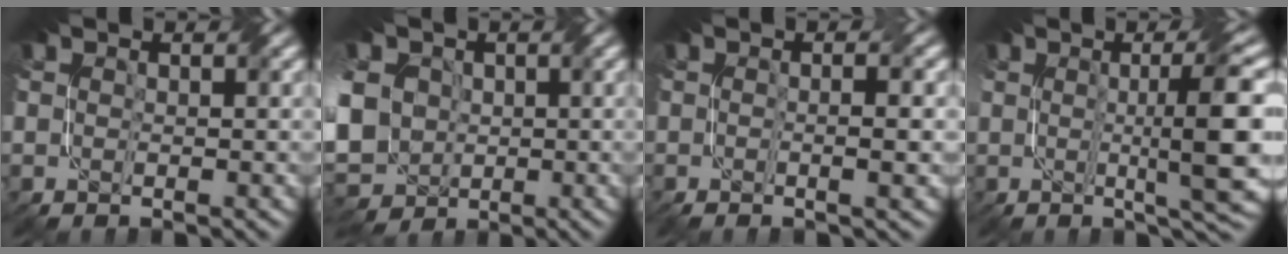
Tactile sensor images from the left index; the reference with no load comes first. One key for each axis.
{"total": 13.4, "fx": -1.1, "fy": 10.9, "fz": 7.7, "tx": -0.179, "ty": -0.006, "tz": -0.047}
{"total": 3.0, "fx": -0.1, "fy": 0.7, "fz": 3.0, "tx": -0.030, "ty": 0.000, "tz": -0.008}
{"total": 7.5, "fx": 0.4, "fy": 1.1, "fz": 7.4, "tx": -0.100, "ty": 0.006, "tz": 0.007}